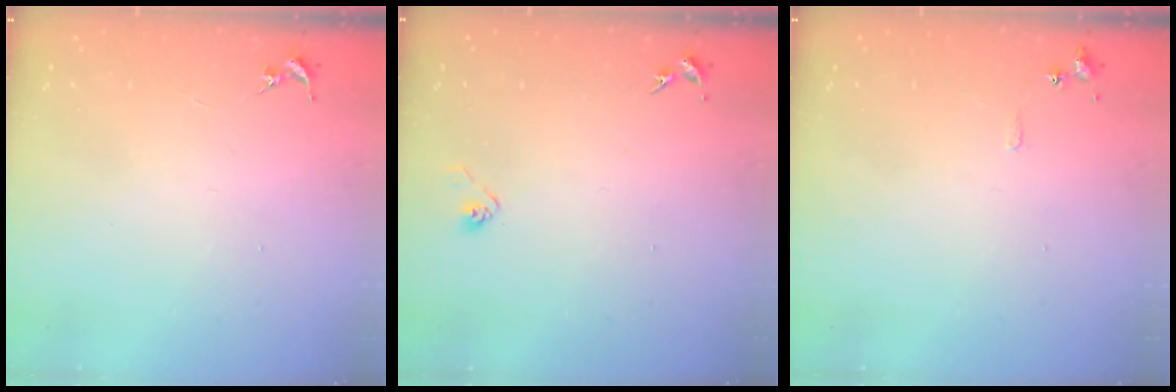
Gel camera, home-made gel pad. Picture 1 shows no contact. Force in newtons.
{"total": 3.0, "press": 2.9, "slide": 0.9}
{"total": 4.5, "press": 4.4, "slide": 0.6}